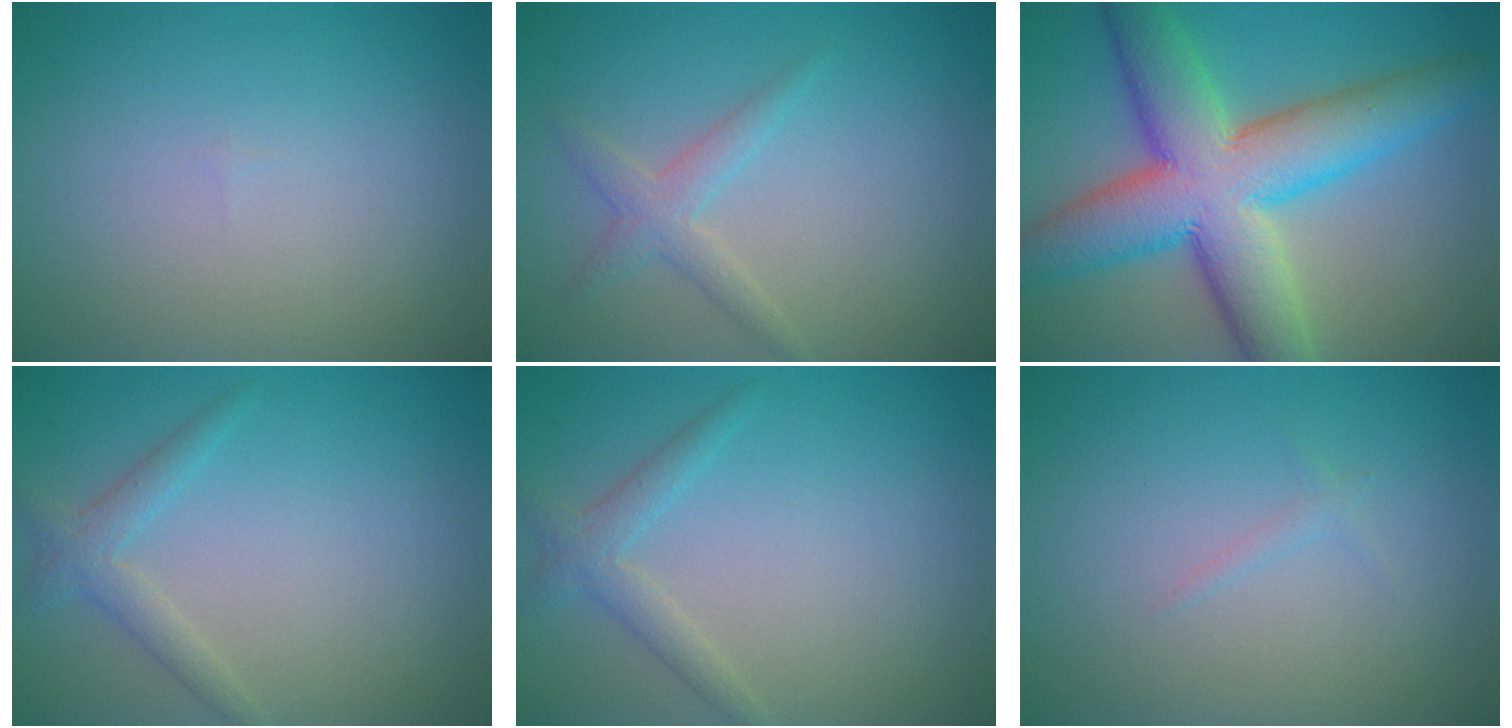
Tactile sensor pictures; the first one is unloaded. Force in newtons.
{"total": 2.1, "press": 2.1, "slide": 0.1}
{"total": 11.6, "press": 11.6, "slide": 0.3}
{"total": 2.0, "press": 2.0, "slide": 0.1}
{"total": 2.0, "press": 2.0, "slide": 0.1}
{"total": 0.6, "press": 0.6, "slide": 0.1}